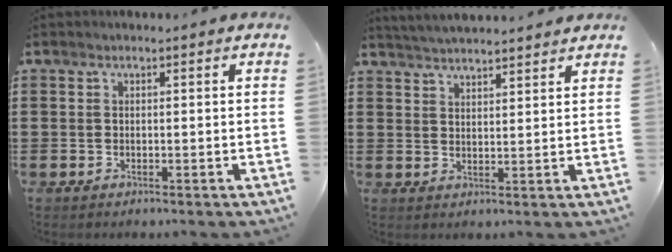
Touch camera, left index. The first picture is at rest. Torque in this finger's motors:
{"motor_torque": [2.14, 0.00, 0.01, 0.04]}